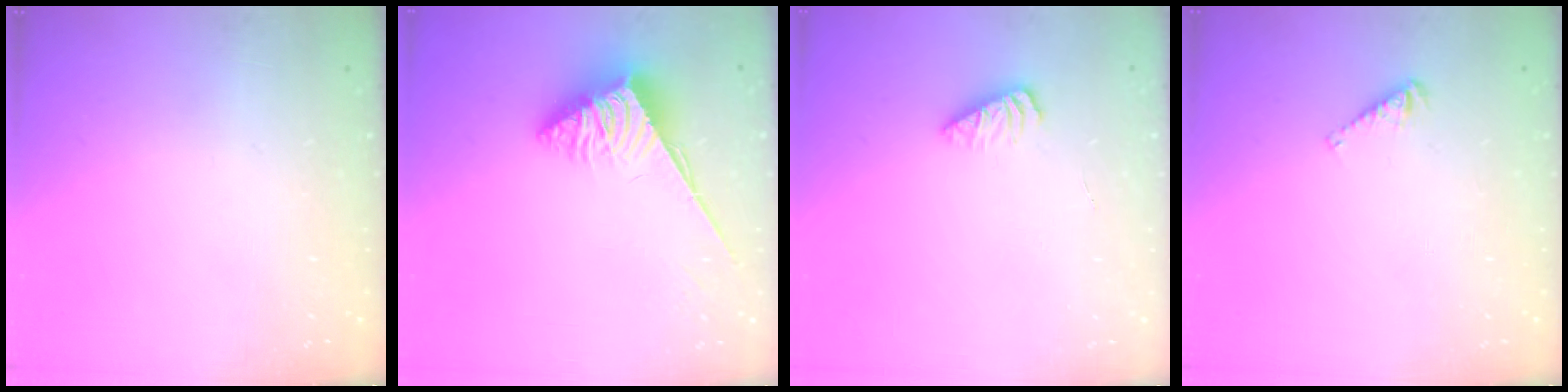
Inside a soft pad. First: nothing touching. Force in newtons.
{"total": 3.8, "press": 3.8, "slide": 0.6}
{"total": 2.8, "press": 2.7, "slide": 0.3}
{"total": 3.9, "press": 3.9, "slide": 0.1}